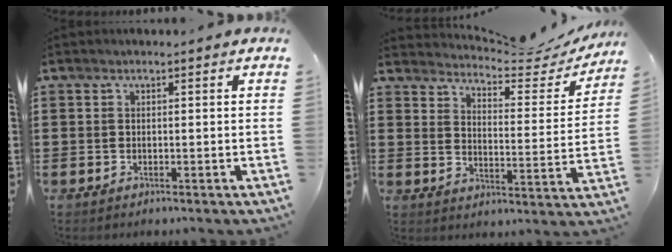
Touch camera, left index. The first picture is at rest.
{"total": 4.6, "force": [4.5, 0.3, 1.1], "torque": [-0.040, -0.035, 0.071]}